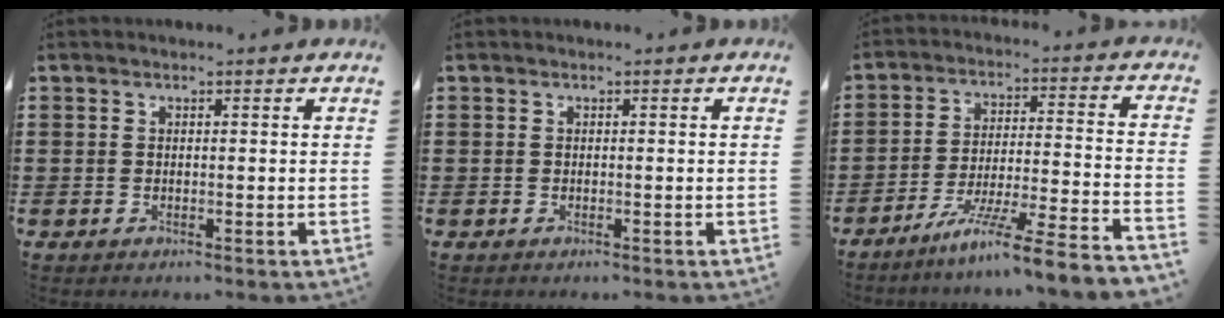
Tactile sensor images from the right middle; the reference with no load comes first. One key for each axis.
{"total": 0.0}
{"total": 8.9, "fx": -7.6, "fy": -1.3, "fz": 4.5, "tx": -0.080, "ty": -0.013, "tz": -0.150}